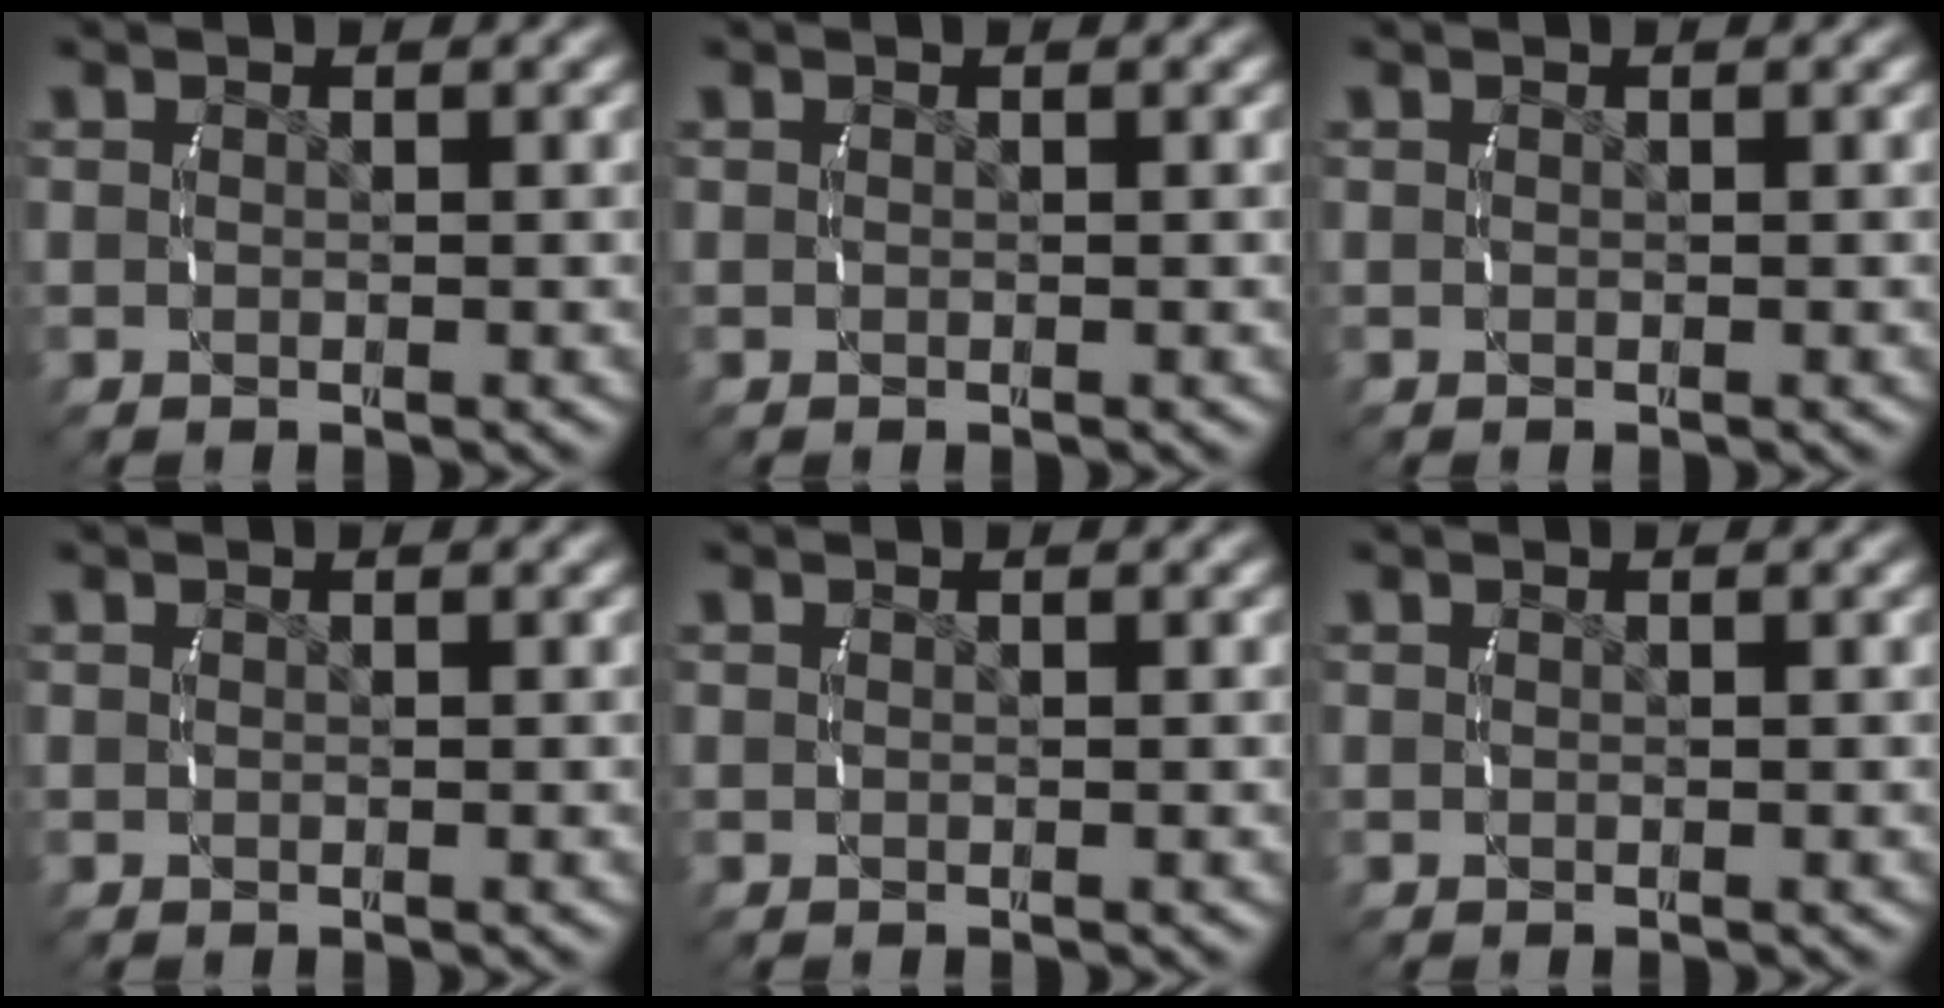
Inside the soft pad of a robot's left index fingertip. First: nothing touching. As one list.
[{"total": 0.0}, {"total": 0.0}, {"total": 0.0}, {"total": 0.0}, {"total": 0.0}]